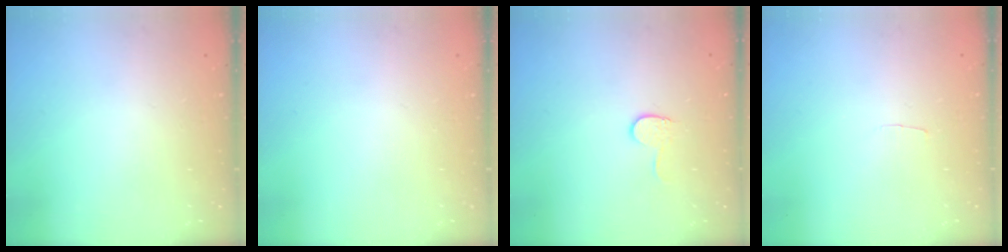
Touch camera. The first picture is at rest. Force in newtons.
{"total": 0.0}
{"total": 4.4, "press": 4.4, "slide": 0.4}
{"total": 2.0, "press": 2.0, "slide": 0.2}